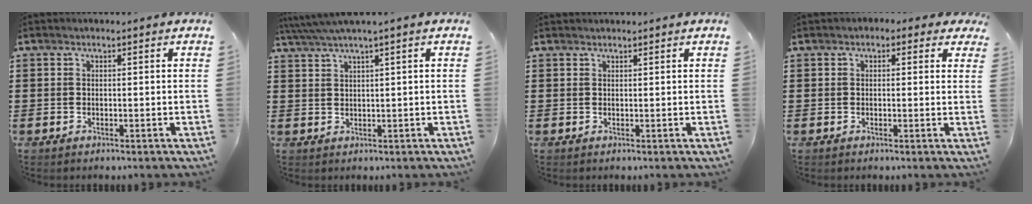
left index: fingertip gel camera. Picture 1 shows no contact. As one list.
[{"total": 2.2, "force": [1.3, -0.4, 1.7], "torque": [-0.035, 0.000, 0.023]}, {"total": 0.6, "force": [0.6, 0.0, 0.1], "torque": [-0.003, 0.000, 0.012]}, {"total": 1.2, "force": [0.4, 1.0, 0.6], "torque": [-0.008, 0.005, 0.003]}]